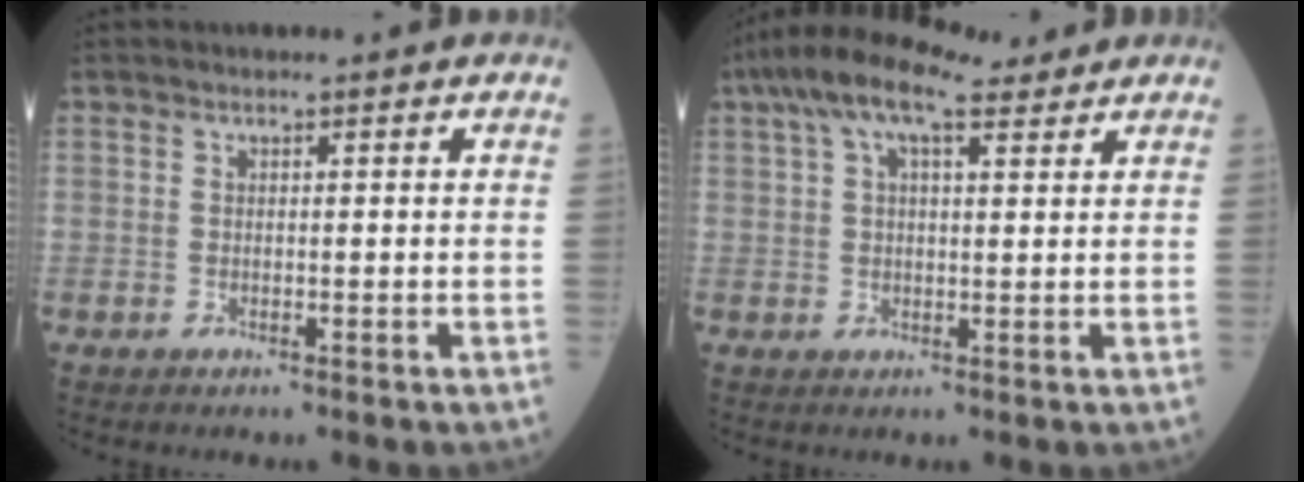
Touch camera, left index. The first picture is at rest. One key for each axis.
{"total": 9.3, "fx": 6.4, "fy": 2.8, "fz": 6.2, "tx": -0.124, "ty": 0.043, "tz": 0.109}